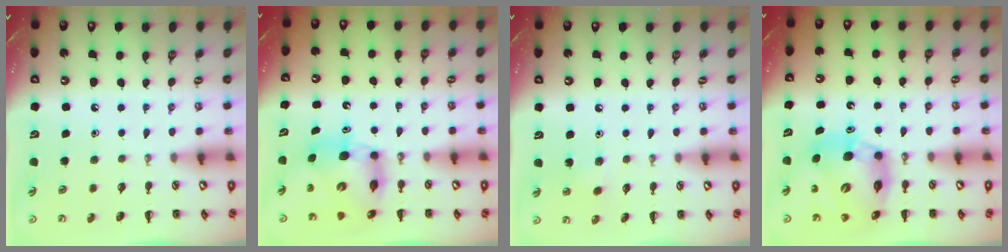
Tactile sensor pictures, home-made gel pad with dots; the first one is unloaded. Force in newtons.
{"total": 8.3, "press": 8.0, "slide": 2.3}
{"total": 4.1, "press": 3.9, "slide": 1.2}
{"total": 12.9, "press": 12.4, "slide": 3.6}